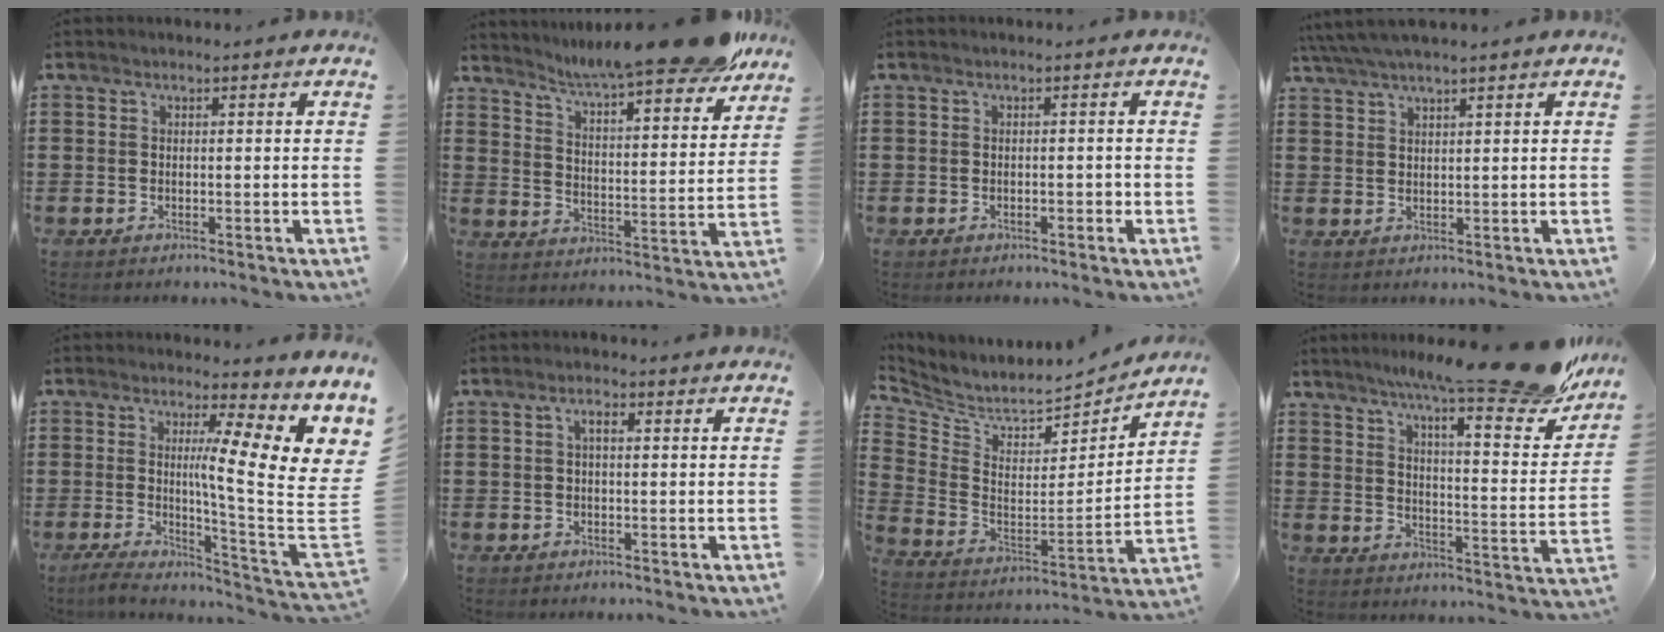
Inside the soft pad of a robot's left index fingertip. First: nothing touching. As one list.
[{"total": 9.9, "force": [8.8, -0.1, 4.5], "torque": [-0.097, -0.054, 0.142]}, {"total": 1.2, "force": [-0.7, 0.5, 0.9], "torque": [-0.018, 0.002, -0.013]}, {"total": 3.2, "force": [2.7, 0.0, 1.7], "torque": [-0.038, -0.001, 0.050]}, {"total": 11.5, "force": [4.5, 2.7, 10.3], "torque": [-0.156, -0.051, 0.070]}, {"total": 1.7, "force": [0.4, 0.7, 1.5], "torque": [-0.031, 0.007, 0.004]}, {"total": 5.5, "force": [5.4, 1.3, 0.7], "torque": [-0.050, -0.055, 0.088]}, {"total": 15.3, "force": [12.3, 0.7, 9.0], "torque": [-0.143, -0.077, 0.191]}]